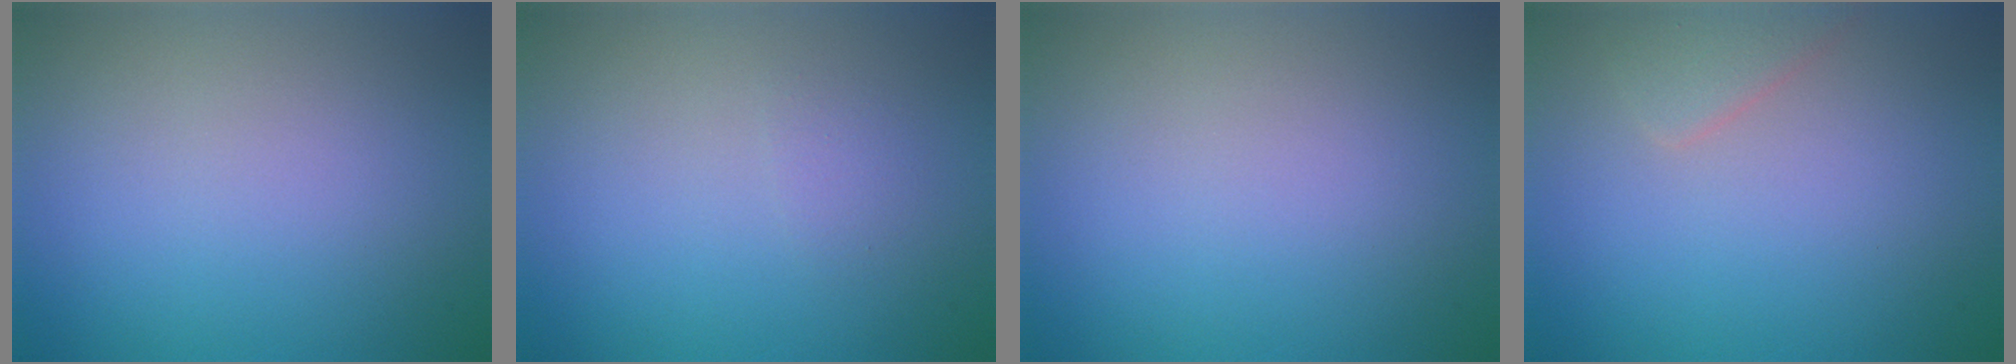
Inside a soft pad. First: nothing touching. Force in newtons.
{"total": 0.7, "press": 0.7, "slide": 0.0}
{"total": 0.0}
{"total": 1.8, "press": 1.8, "slide": 0.1}